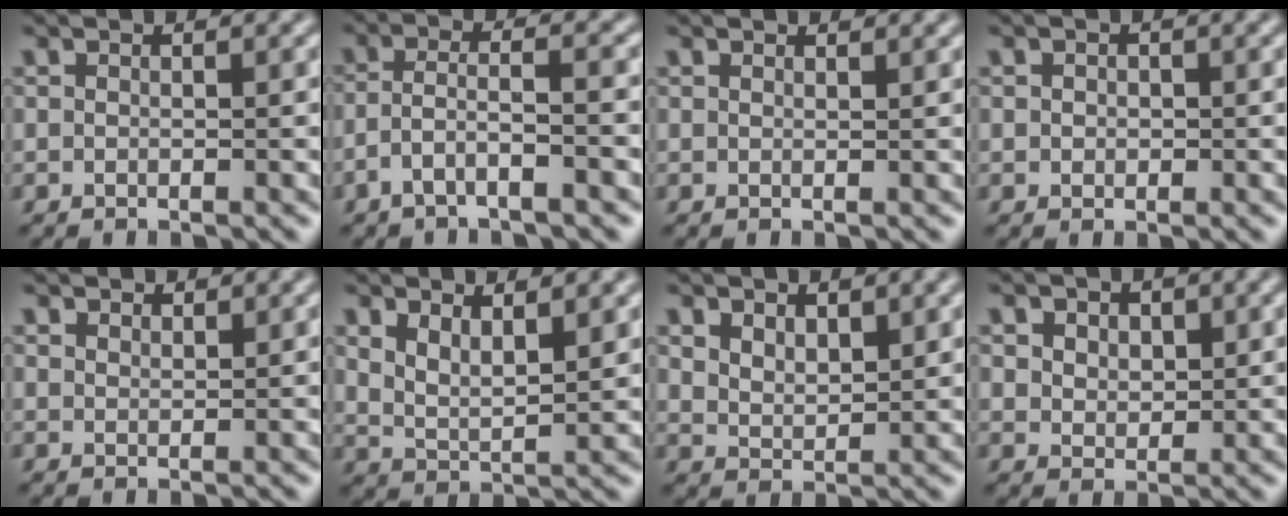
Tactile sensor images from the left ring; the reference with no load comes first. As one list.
[{"total": 3.5, "force": [-2.0, 0.7, 2.9], "torque": [-0.058, 0.010, -0.042]}, {"total": 0.8, "force": [0.8, 0.1, 0.2], "torque": [-0.004, -0.002, 0.011]}, {"total": 0.8, "force": [0.0, 0.7, 0.3], "torque": [-0.002, -0.003, 0.000]}, {"total": 1.9, "force": [1.8, 0.5, 0.3], "torque": [-0.009, 0.001, 0.028]}, {"total": 3.5, "force": [2.1, 1.3, 2.5], "torque": [-0.054, -0.010, 0.043]}, {"total": 2.8, "force": [1.7, 1.5, 1.7], "torque": [-0.037, -0.007, 0.037]}, {"total": 3.2, "force": [1.7, 2.3, 1.5], "torque": [-0.040, -0.001, 0.028]}]